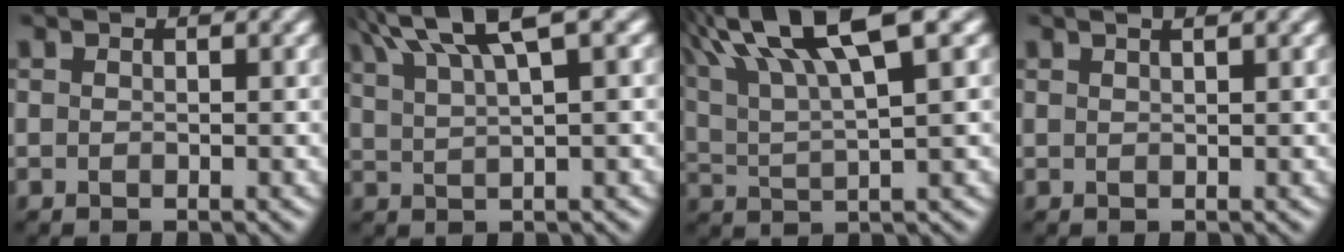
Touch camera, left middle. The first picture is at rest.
{"total": 6.6, "force": [4.2, 1.3, 4.9], "torque": [-0.086, 0.026, 0.074]}
{"total": 11.4, "force": [6.6, 2.6, 8.9], "torque": [-0.157, 0.031, 0.109]}
{"total": 2.4, "force": [1.5, 0.8, 1.7], "torque": [-0.013, 0.020, 0.009]}